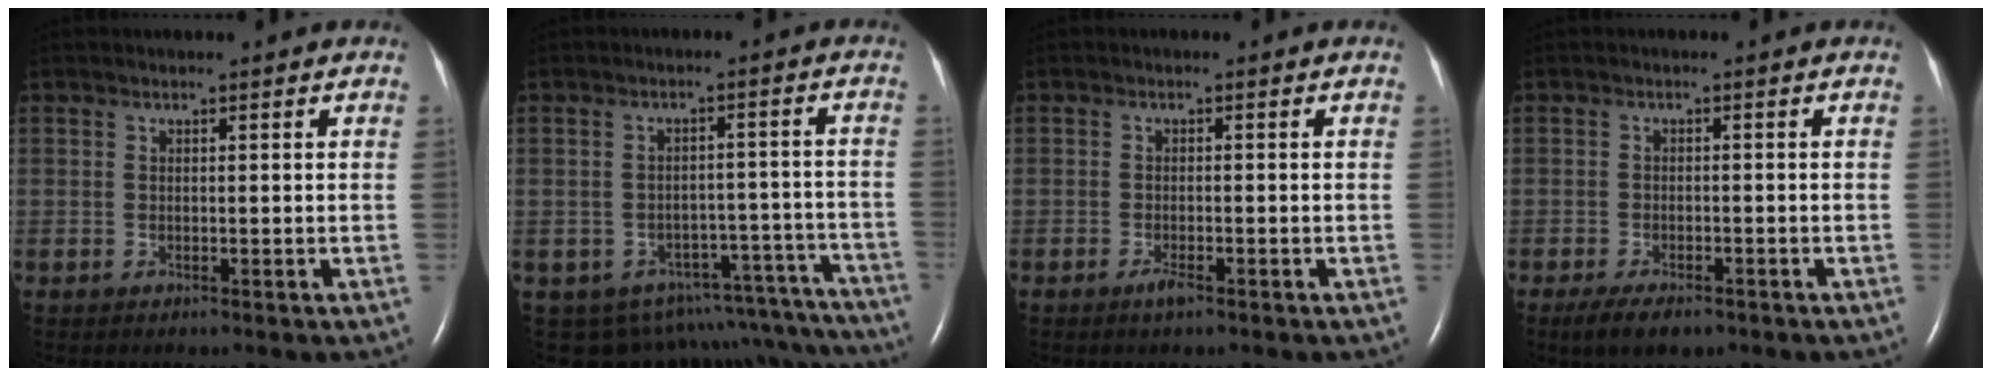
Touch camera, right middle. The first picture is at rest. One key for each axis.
{"total": 18.0, "fx": -16.2, "fy": 6.9, "fz": 3.7, "tx": -0.024, "ty": 0.049, "tz": -0.178}
{"total": 1.5, "fx": -1.0, "fy": 0.2, "fz": 1.1, "tx": -0.027, "ty": -0.003, "tz": -0.018}
{"total": 4.8, "fx": -3.4, "fy": 1.7, "fz": 3.0, "tx": -0.057, "ty": -0.008, "tz": -0.050}